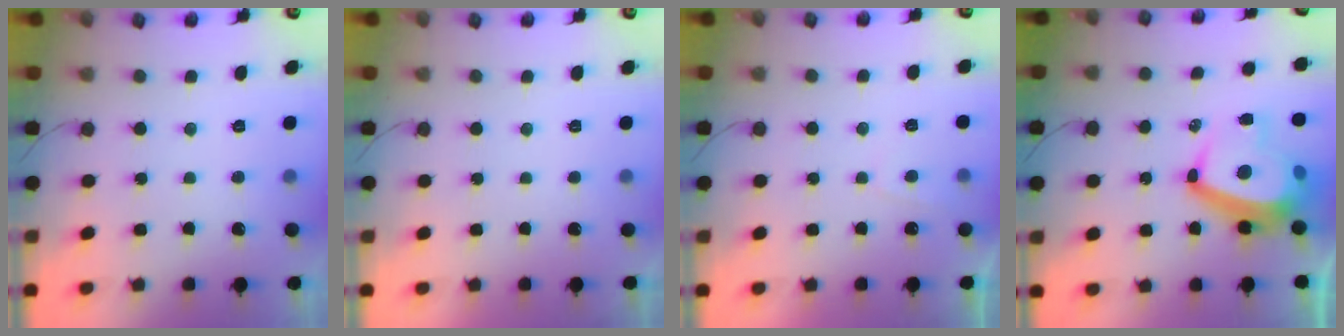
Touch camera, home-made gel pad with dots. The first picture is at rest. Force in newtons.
{"total": 2.3, "press": 2.3, "slide": 0.3}
{"total": 1.1, "press": 0.9, "slide": 0.5}
{"total": 11.4, "press": 11.2, "slide": 2.3}